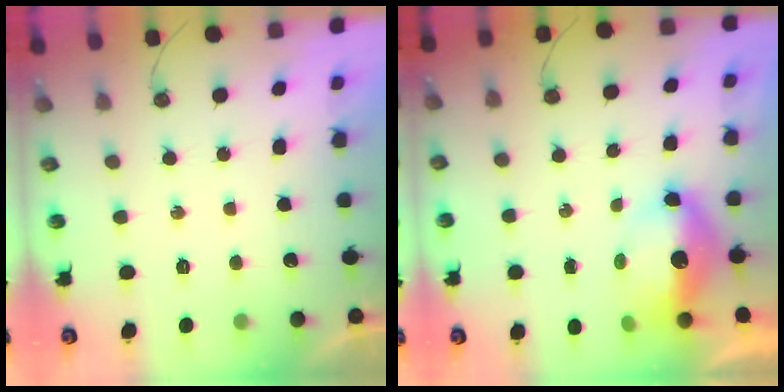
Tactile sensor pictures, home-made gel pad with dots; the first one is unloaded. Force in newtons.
{"total": 8.2, "press": 8.2, "slide": 0.4}